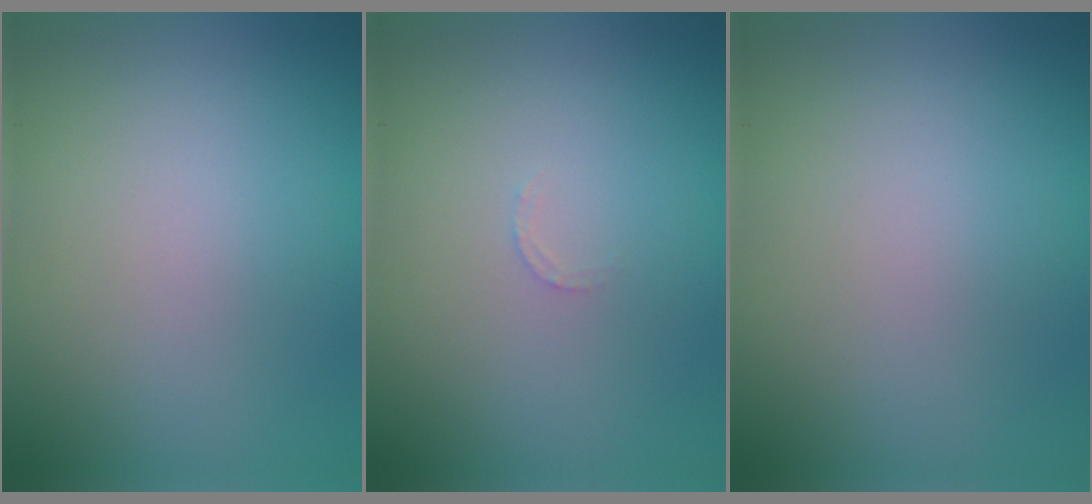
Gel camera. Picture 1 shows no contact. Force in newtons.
{"total": 0.7, "press": 0.6, "slide": 0.3}
{"total": 0.0}